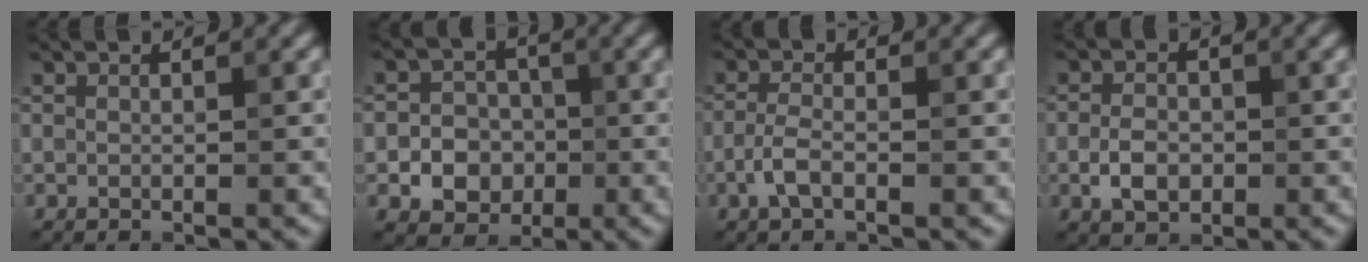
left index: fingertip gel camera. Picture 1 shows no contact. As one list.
[{"total": 5.9, "force": [-1.7, 5.2, 2.3], "torque": [-0.024, 0.010, -0.050]}, {"total": 2.2, "force": [-1.1, 0.6, 1.8], "torque": [-0.044, 0.007, -0.026]}, {"total": 2.8, "force": [-0.9, 1.8, 2.0], "torque": [-0.038, 0.004, -0.019]}]